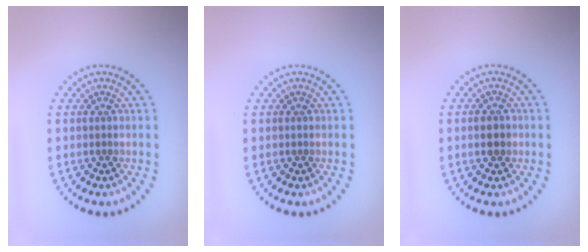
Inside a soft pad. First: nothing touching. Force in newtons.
{"total": 0.0}
{"total": 1.6, "press": 1.6, "slide": 0.2}